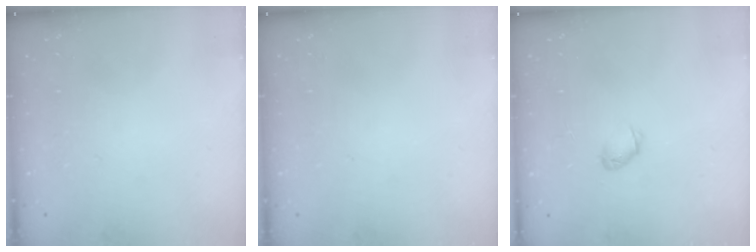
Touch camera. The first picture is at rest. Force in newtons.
{"total": 0.0}
{"total": 2.3, "press": 2.3, "slide": 0.5}